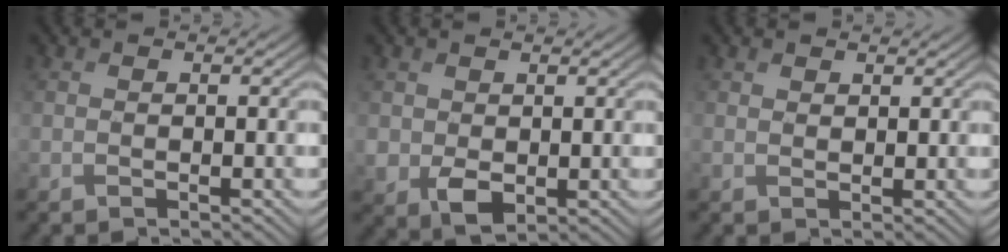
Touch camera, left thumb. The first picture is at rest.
{"total": 3.6, "force": [0.3, 2.9, 2.2], "torque": [-0.059, -0.013, 0.012]}
{"total": 1.2, "force": [1.0, 0.6, 0.3], "torque": [-0.005, -0.001, 0.020]}